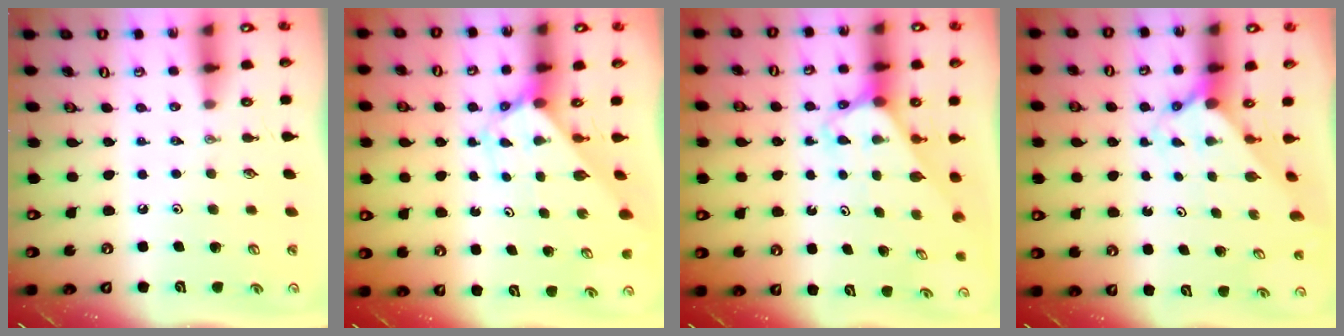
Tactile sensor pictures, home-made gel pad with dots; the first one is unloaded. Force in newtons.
{"total": 2.5, "press": 2.5, "slide": 0.2}
{"total": 2.6, "press": 2.6, "slide": 0.2}
{"total": 1.7, "press": 1.7, "slide": 0.1}